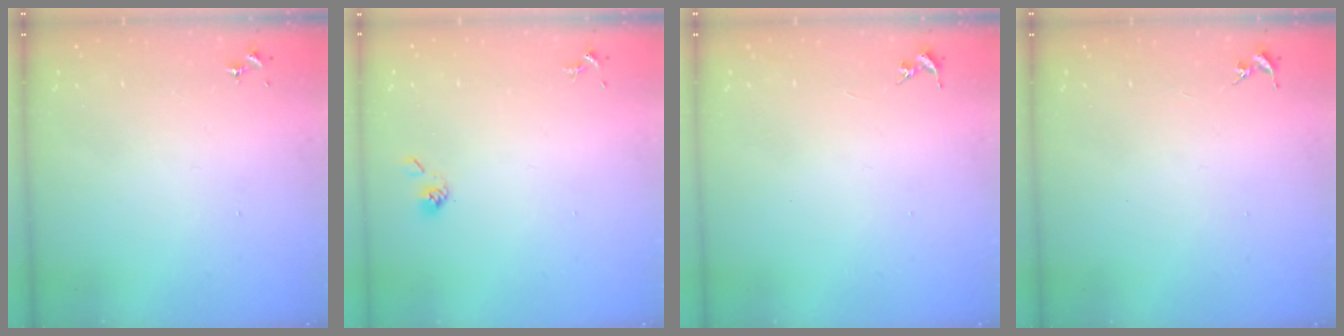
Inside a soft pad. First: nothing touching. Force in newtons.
{"total": 3.8, "press": 3.7, "slide": 0.8}
{"total": 0.0}
{"total": 0.0}